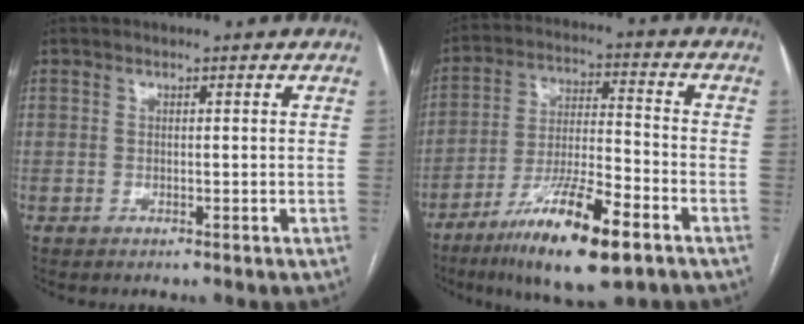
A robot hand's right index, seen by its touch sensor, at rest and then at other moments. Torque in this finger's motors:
{"motor_torque": [0.51, -0.72, 0.77, 0.21]}